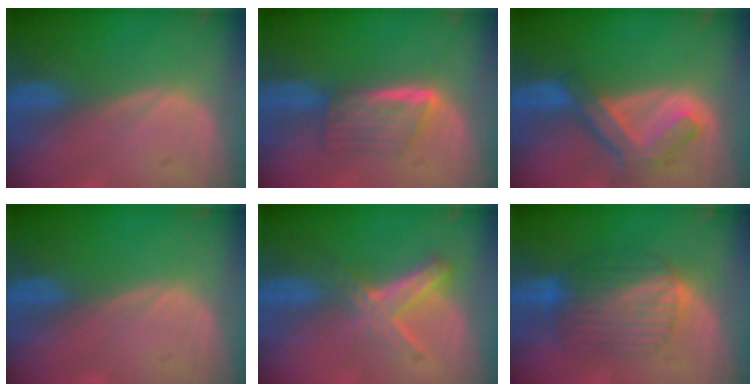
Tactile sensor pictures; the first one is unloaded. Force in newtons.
{"total": 5.9, "press": 5.0, "slide": 3.1}
{"total": 7.5, "press": 6.5, "slide": 3.8}
{"total": 0.0}
{"total": 6.1, "press": 5.2, "slide": 3.2}
{"total": 7.4, "press": 7.3, "slide": 0.3}